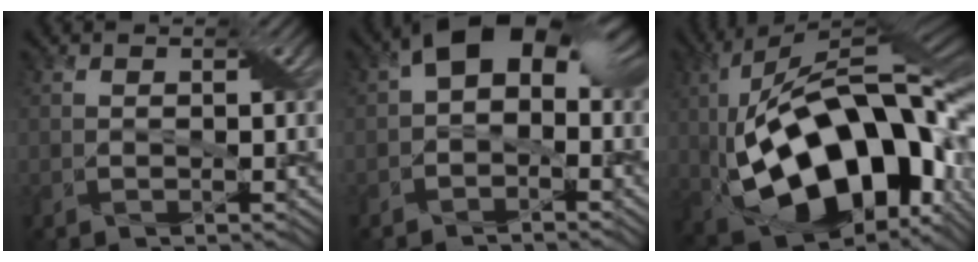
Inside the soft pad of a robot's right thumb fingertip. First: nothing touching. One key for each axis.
{"total": 8.5, "fx": 1.0, "fy": 5.4, "fz": 6.5, "tx": -0.099, "ty": 0.008, "tz": 0.005}
{"total": 21.4, "fx": -1.2, "fy": 10.8, "fz": 18.4, "tx": -0.365, "ty": -0.004, "tz": -0.017}